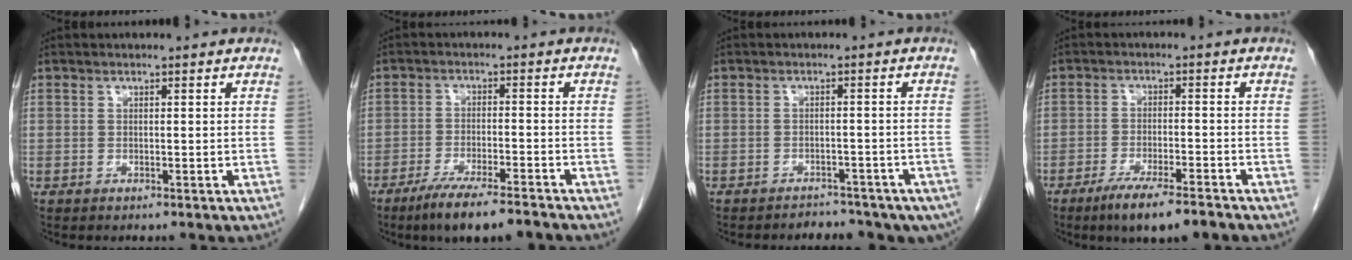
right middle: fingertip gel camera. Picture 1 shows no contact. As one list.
[{"total": 9.3, "force": [-7.2, 0.8, 5.8], "torque": [-0.091, -0.019, -0.120]}, {"total": 10.6, "force": [-8.9, 4.7, 3.1], "torque": [-0.032, 0.012, -0.095]}, {"total": 8.1, "force": [-5.9, 0.8, 5.5], "torque": [-0.087, -0.016, -0.096]}]